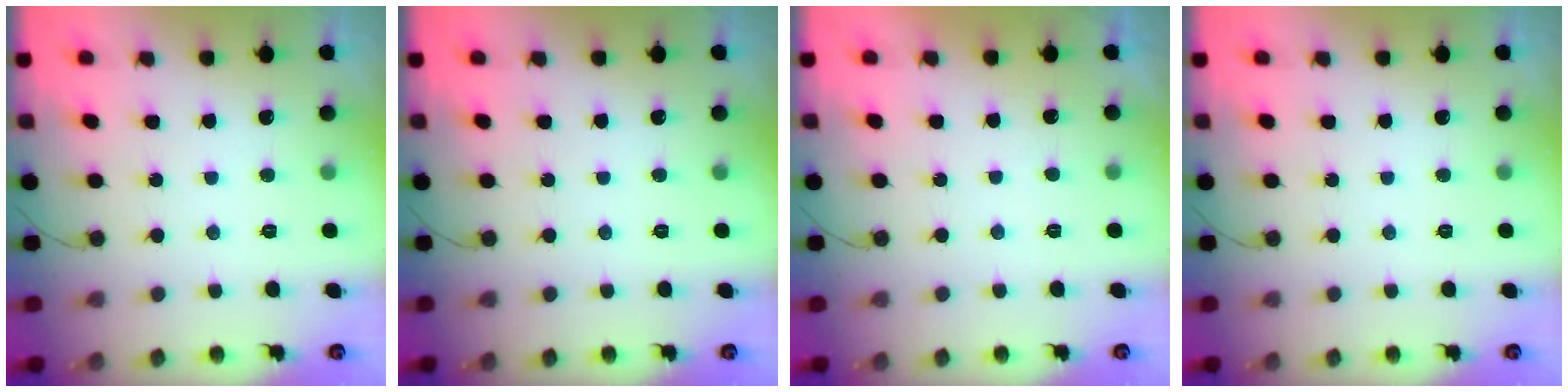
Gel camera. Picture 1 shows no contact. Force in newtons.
{"total": 0.0}
{"total": 0.8, "press": 0.7, "slide": 0.4}
{"total": 0.0}